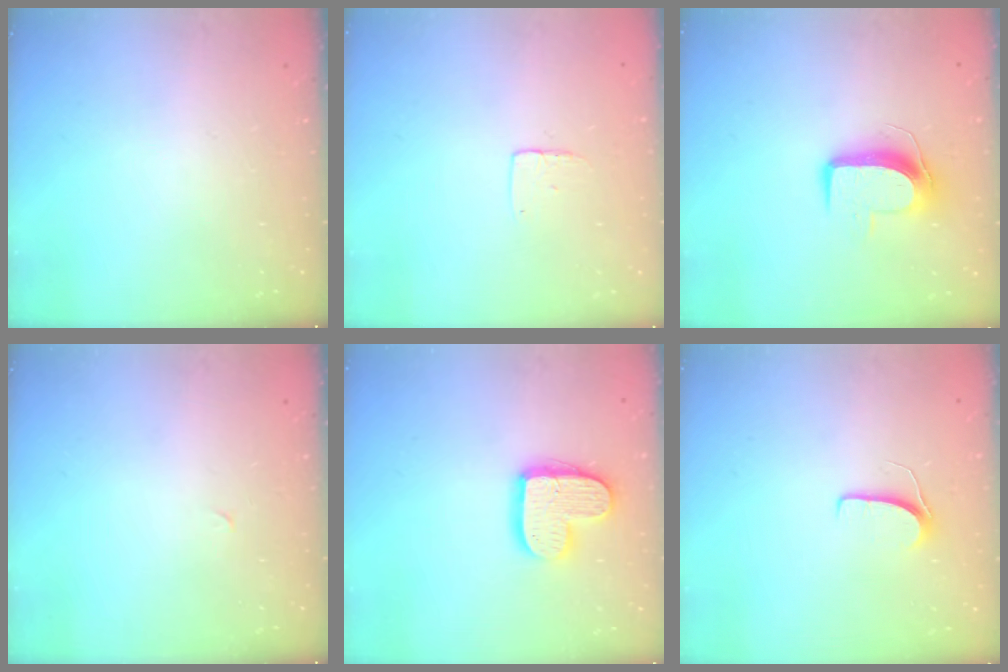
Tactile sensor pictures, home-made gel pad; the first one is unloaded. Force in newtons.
{"total": 3.6, "press": 3.6, "slide": 0.3}
{"total": 9.2, "press": 9.2, "slide": 0.2}
{"total": 0.0}
{"total": 13.8, "press": 13.8, "slide": 0.9}
{"total": 5.9, "press": 5.9, "slide": 0.4}